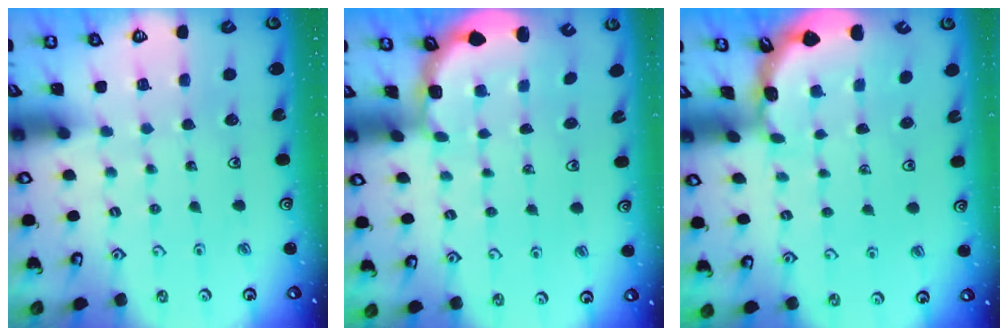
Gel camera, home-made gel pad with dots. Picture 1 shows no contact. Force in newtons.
{"total": 2.4, "press": 1.8, "slide": 1.6}
{"total": 1.8, "press": 1.8, "slide": 0.1}